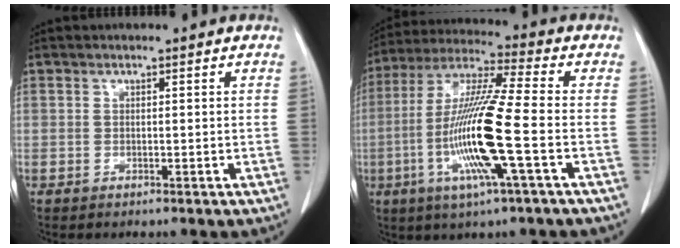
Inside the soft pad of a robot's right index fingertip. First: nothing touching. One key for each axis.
{"total": 15.4, "fx": -3.8, "fy": -0.2, "fz": 14.9, "tx": -0.308, "ty": -0.010, "tz": -0.082}